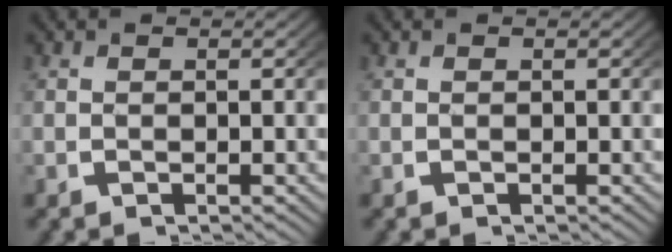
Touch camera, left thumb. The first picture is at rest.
{"total": 0.0}